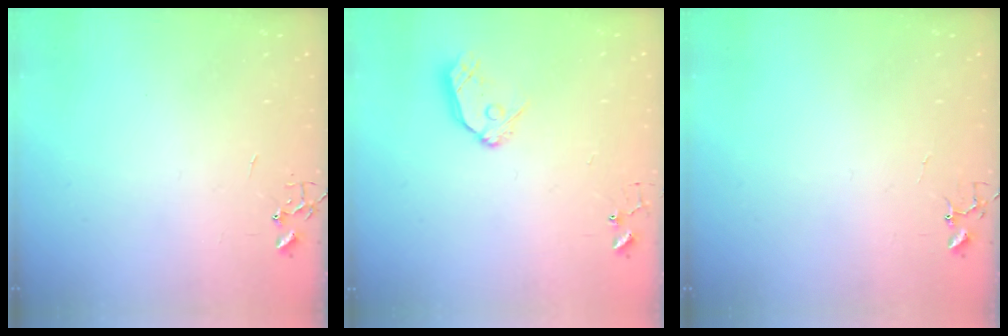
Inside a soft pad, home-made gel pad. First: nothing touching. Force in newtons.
{"total": 9.5, "press": 9.5, "slide": 0.9}
{"total": 4.0, "press": 4.0, "slide": 0.3}